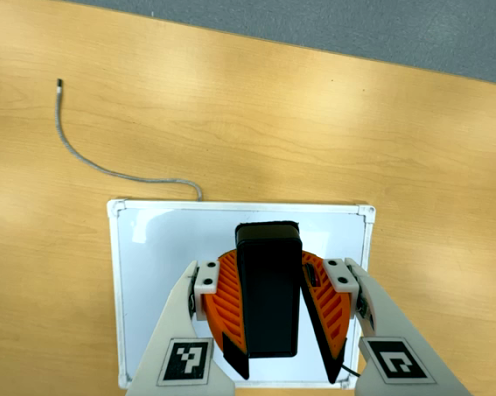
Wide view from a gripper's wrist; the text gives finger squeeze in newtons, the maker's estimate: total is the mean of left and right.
{"total": 8.8, "left": 9.0, "right": 8.5}